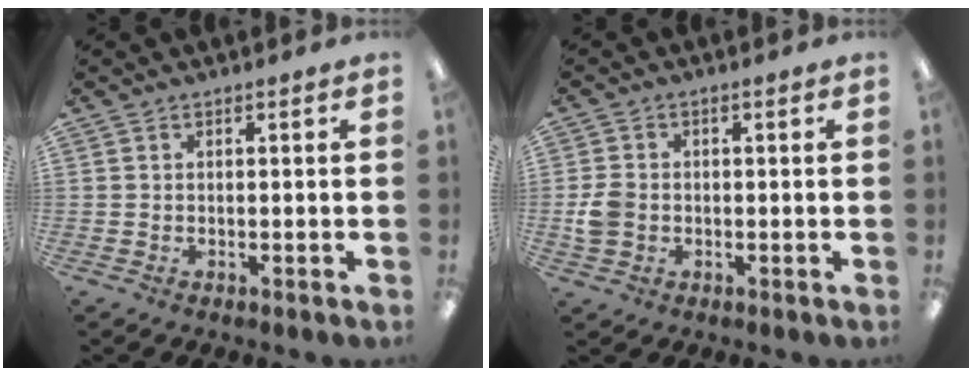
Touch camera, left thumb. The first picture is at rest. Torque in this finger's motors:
{"motor_torque": [-0.29, 0.54, 0.31, -0.21, 0.01]}